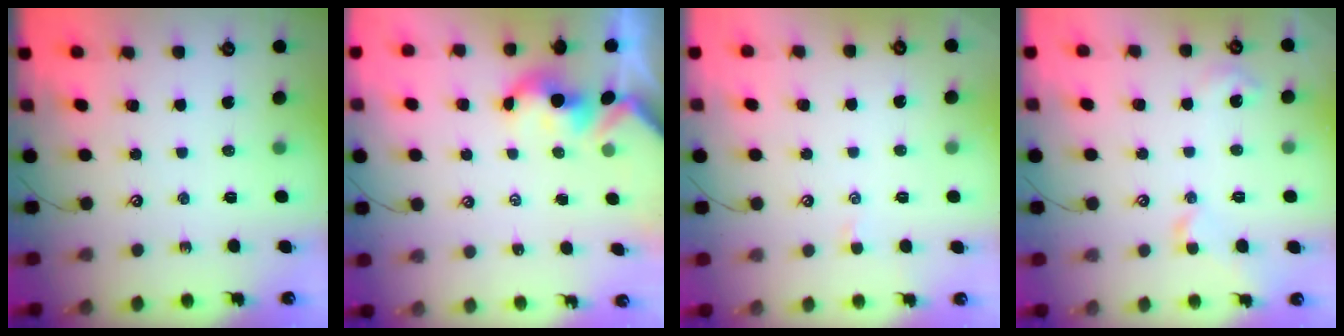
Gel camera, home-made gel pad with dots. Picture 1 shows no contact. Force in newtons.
{"total": 1.8, "press": 1.8, "slide": 0.2}
{"total": 0.6, "press": 0.5, "slide": 0.4}
{"total": 3.7, "press": 3.6, "slide": 0.7}